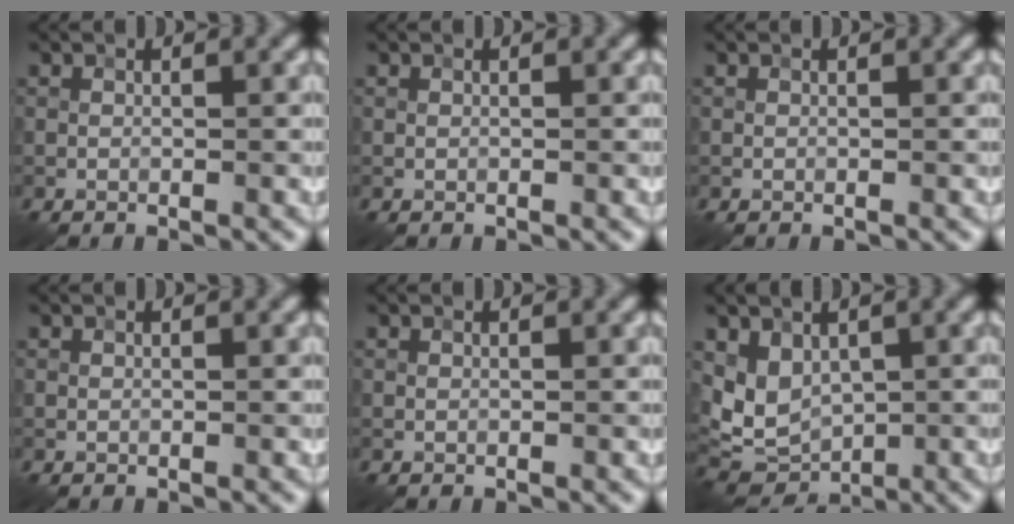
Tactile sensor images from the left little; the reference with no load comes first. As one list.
[{"total": 0.0}, {"total": 0.0}, {"total": 0.0}, {"total": 0.0}, {"total": 3.8, "force": [1.1, 2.8, 2.4], "torque": [-0.048, -0.012, 0.026]}]